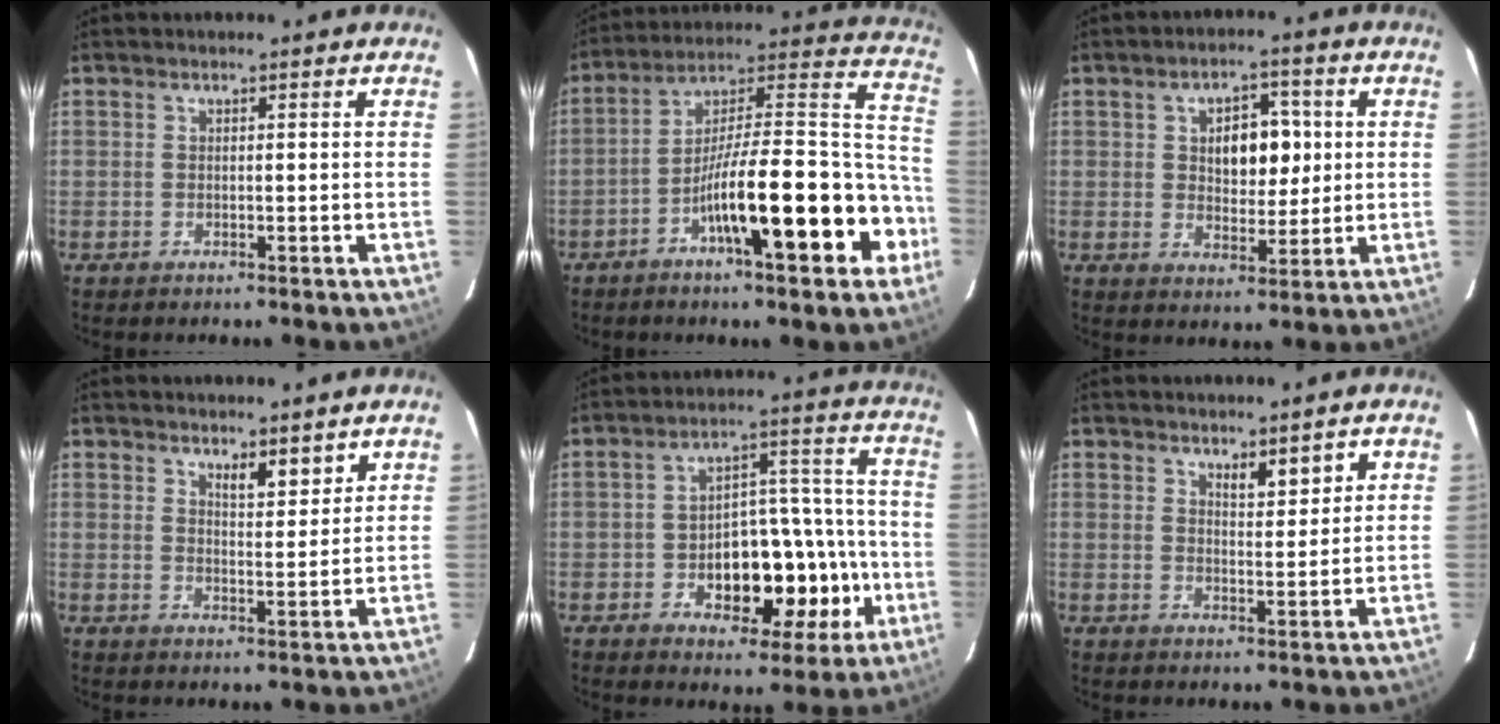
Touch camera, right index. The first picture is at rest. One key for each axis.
{"total": 20.4, "fx": -8.3, "fy": 3.6, "fz": 18.2, "tx": -0.246, "ty": 0.030, "tz": -0.123}
{"total": 7.5, "fx": 1.5, "fy": 4.2, "fz": 6.1, "tx": -0.089, "ty": 0.014, "tz": 0.030}
{"total": 3.8, "fx": 3.0, "fy": 1.0, "fz": 2.2, "tx": -0.035, "ty": -0.011, "tz": 0.051}
{"total": 15.3, "fx": -4.2, "fy": 7.3, "fz": 12.7, "tx": -0.168, "ty": 0.038, "tz": -0.047}
{"total": 3.7, "fx": 2.4, "fy": 1.0, "fz": 2.7, "tx": -0.044, "ty": -0.005, "tz": 0.042}